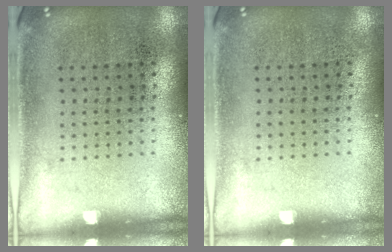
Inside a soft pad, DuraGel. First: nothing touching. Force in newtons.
{"total": 0.0}